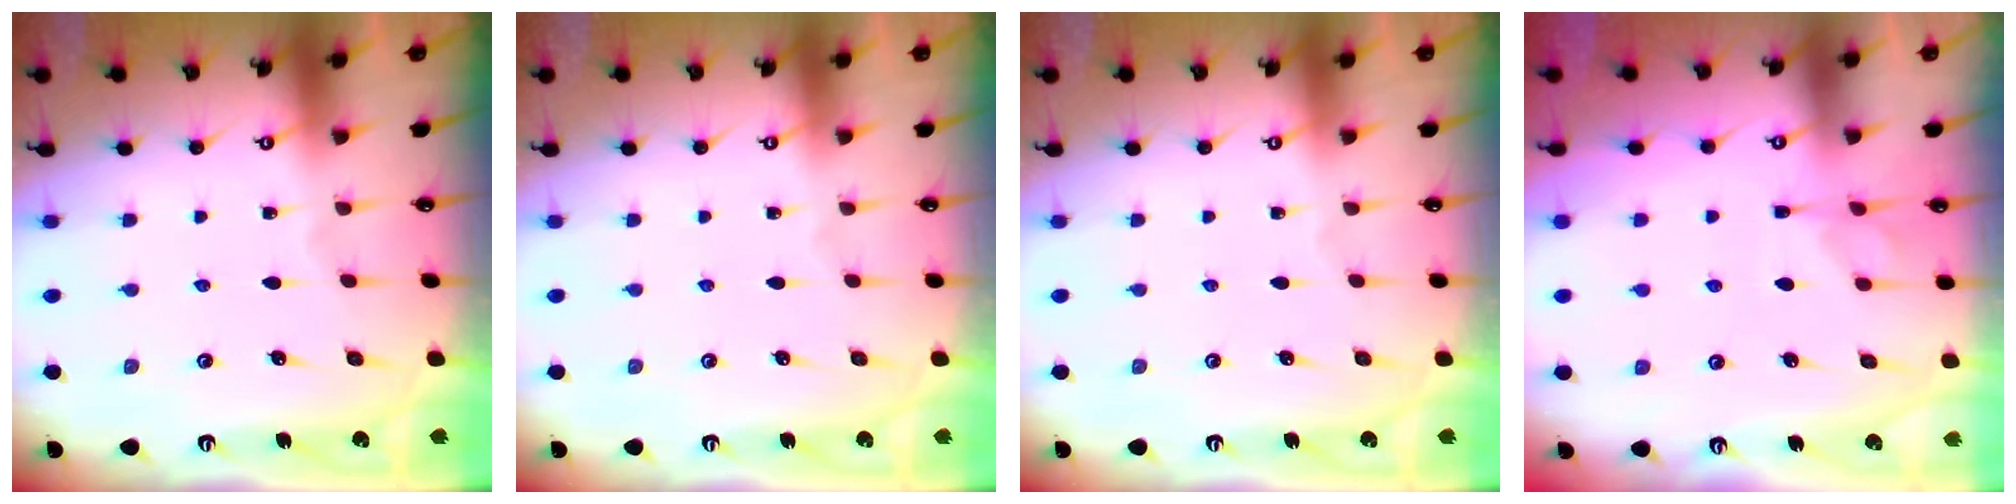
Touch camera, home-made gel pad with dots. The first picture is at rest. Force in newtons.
{"total": 0.0}
{"total": 0.0}
{"total": 1.4, "press": 0.9, "slide": 1.0}